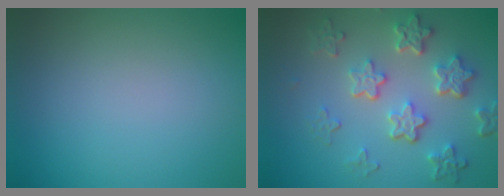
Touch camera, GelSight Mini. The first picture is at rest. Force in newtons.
{"total": 5.8, "press": 4.3, "slide": 3.8}